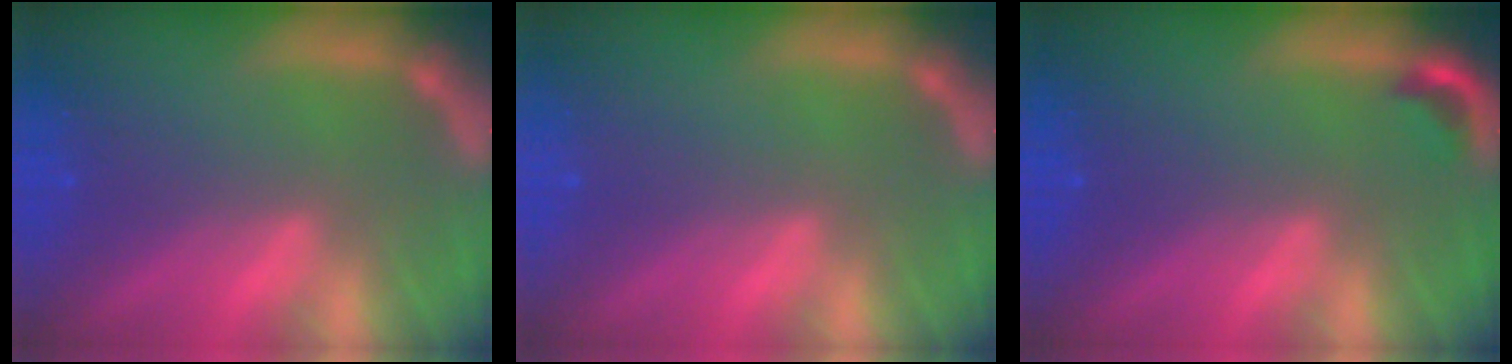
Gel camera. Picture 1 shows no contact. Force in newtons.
{"total": 0.0}
{"total": 1.4}